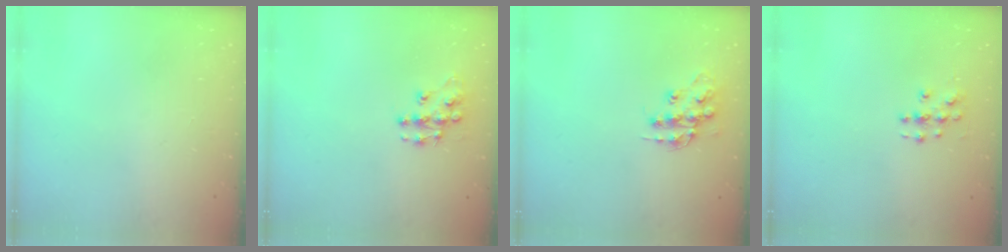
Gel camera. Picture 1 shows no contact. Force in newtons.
{"total": 9.7, "press": 9.7, "slide": 0.7}
{"total": 12.5, "press": 12.5, "slide": 0.9}
{"total": 3.6, "press": 3.6, "slide": 0.3}